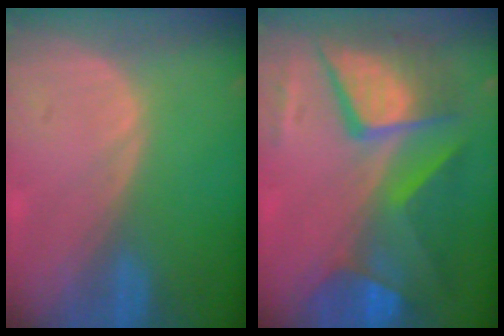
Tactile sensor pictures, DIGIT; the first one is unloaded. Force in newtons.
{"total": 12.0, "press": 11.9, "slide": 1.2}